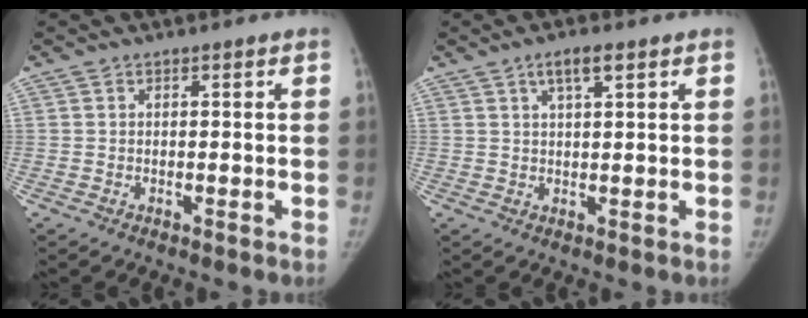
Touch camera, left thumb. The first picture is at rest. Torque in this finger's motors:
{"motor_torque": [0.02, -0.01, 0.56, -0.28, -0.01]}